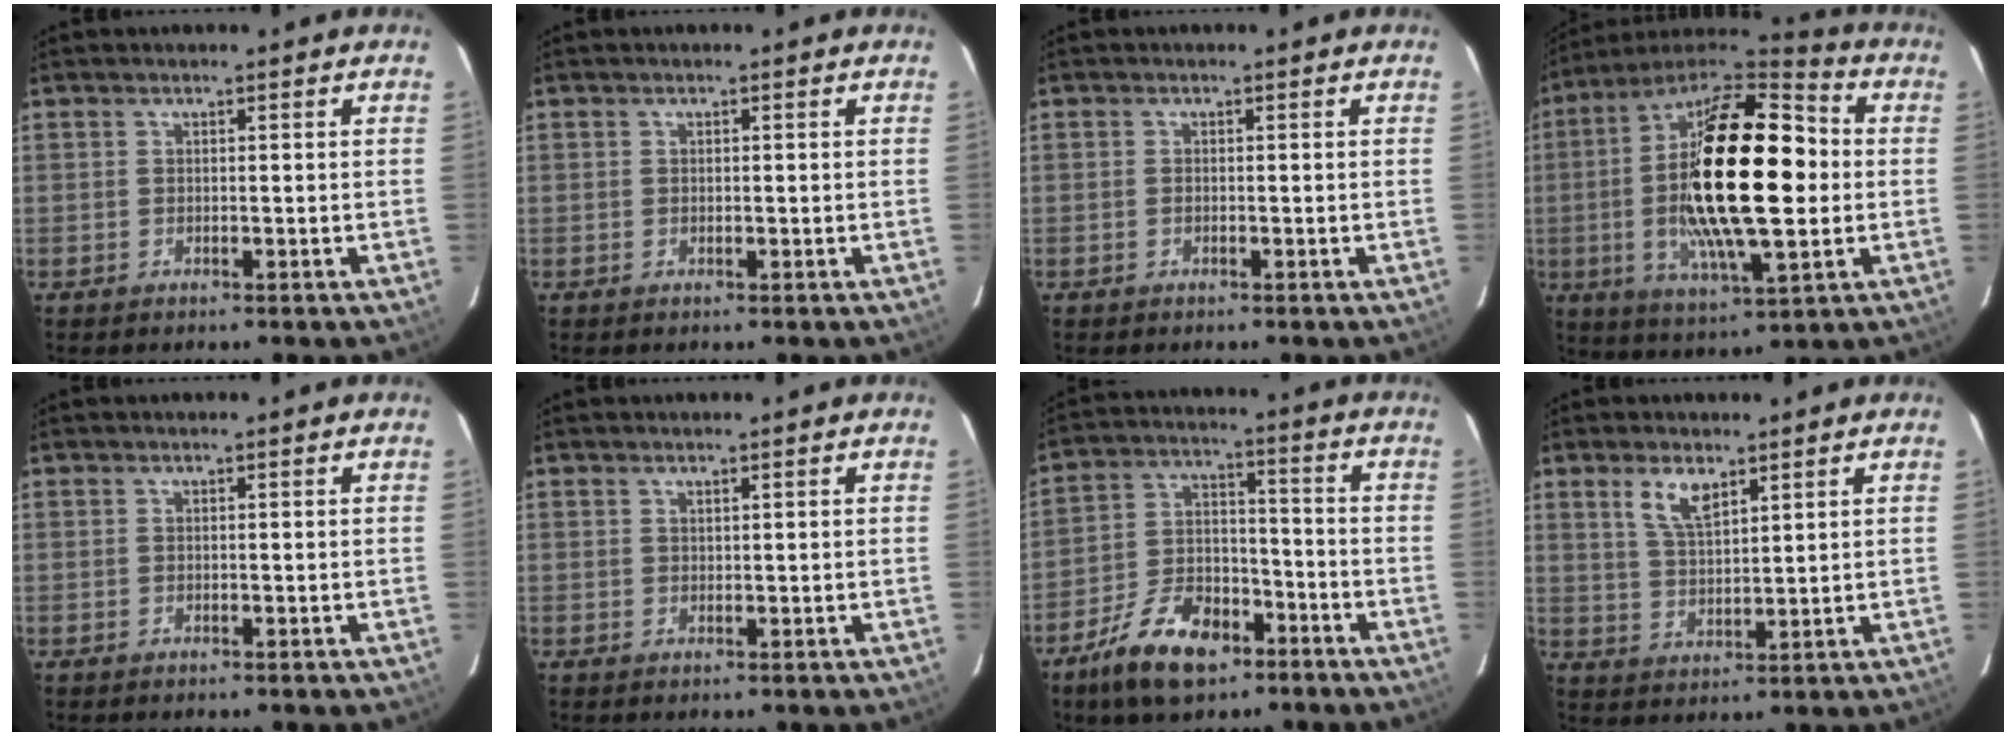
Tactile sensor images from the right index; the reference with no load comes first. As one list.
[{"total": 0.6, "force": [0.1, 0.4, 0.4], "torque": [-0.008, 0.001, 0.002]}, {"total": 0.5, "force": [-0.2, 0.4, 0.3], "torque": [-0.007, 0.001, -0.004]}, {"total": 26.9, "force": [-0.2, 9.3, 25.3], "torque": [-0.480, 0.007, -0.017]}, {"total": 0.0}, {"total": 0.6, "force": [0.5, 0.2, 0.2], "torque": [-0.004, 0.001, 0.010]}, {"total": 13.7, "force": [-8.9, 6.7, 8.0], "torque": [-0.171, 0.005, -0.152]}, {"total": 6.0, "force": [3.6, 2.4, 4.2], "torque": [-0.078, 0.002, 0.073]}]